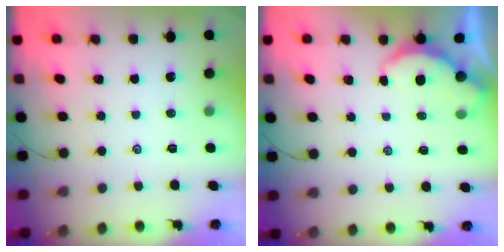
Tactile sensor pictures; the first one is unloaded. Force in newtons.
{"total": 2.7, "press": 2.7, "slide": 0.3}